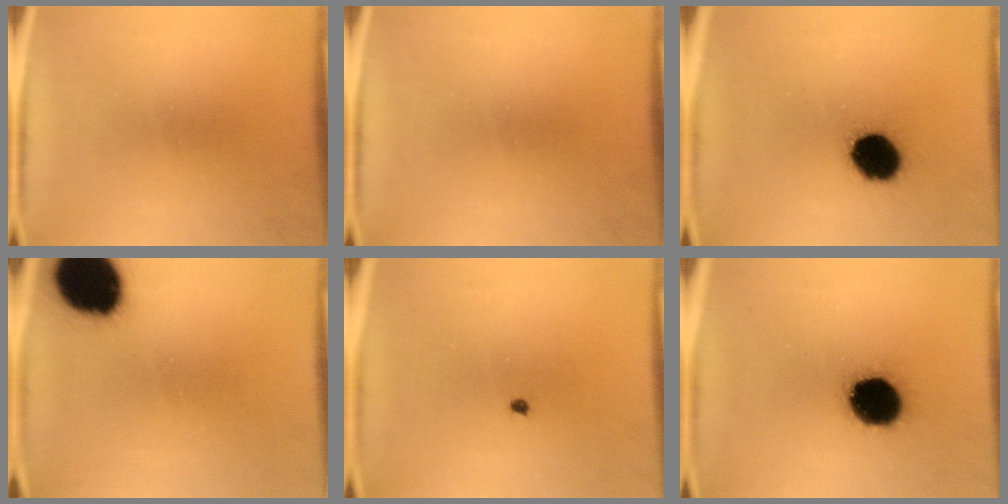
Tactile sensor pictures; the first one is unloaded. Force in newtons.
{"total": 0.0}
{"total": 11.9}
{"total": 18.9}
{"total": 0.5}
{"total": 14.7}